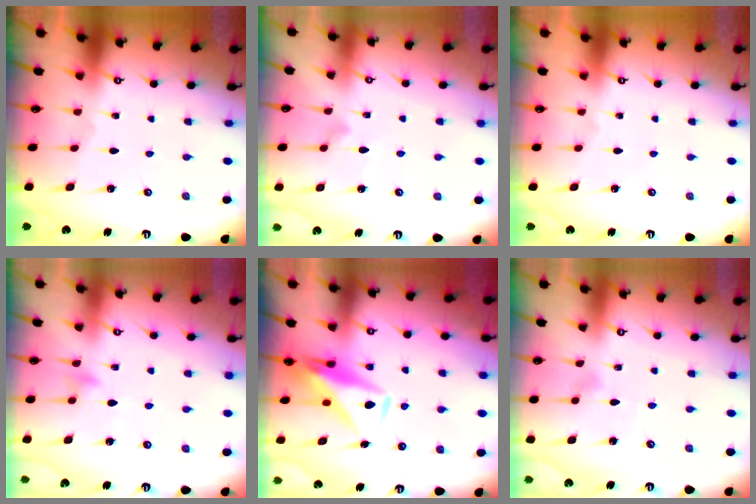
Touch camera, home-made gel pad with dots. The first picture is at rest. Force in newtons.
{"total": 9.0, "press": 9.0, "slide": 0.5}
{"total": 0.0}
{"total": 6.3, "press": 6.3, "slide": 0.4}
{"total": 10.2, "press": 10.2, "slide": 0.9}
{"total": 3.9, "press": 3.8, "slide": 0.3}